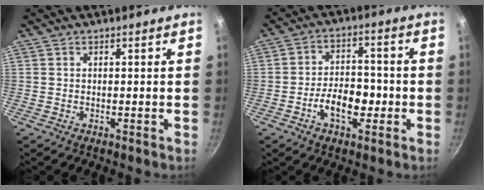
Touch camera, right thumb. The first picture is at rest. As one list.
[{"total": 8.6, "force": [-2.7, 5.0, 6.4], "torque": [-0.082, 0.025, -0.048]}]